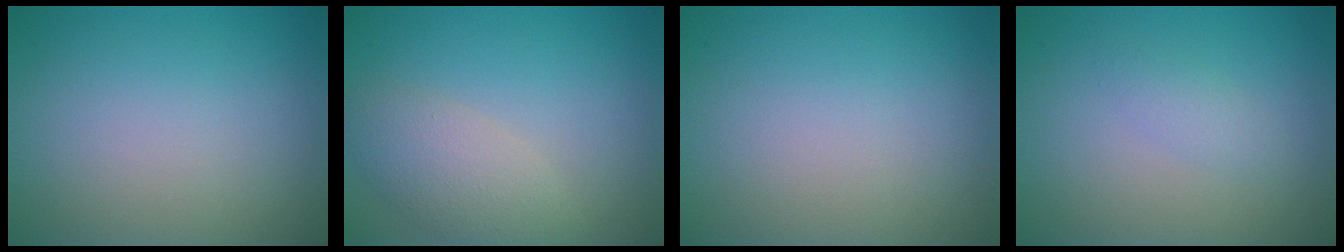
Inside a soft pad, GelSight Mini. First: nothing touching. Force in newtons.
{"total": 3.9, "press": 3.9, "slide": 0.1}
{"total": 0.0}
{"total": 1.2, "press": 1.2, "slide": 0.1}